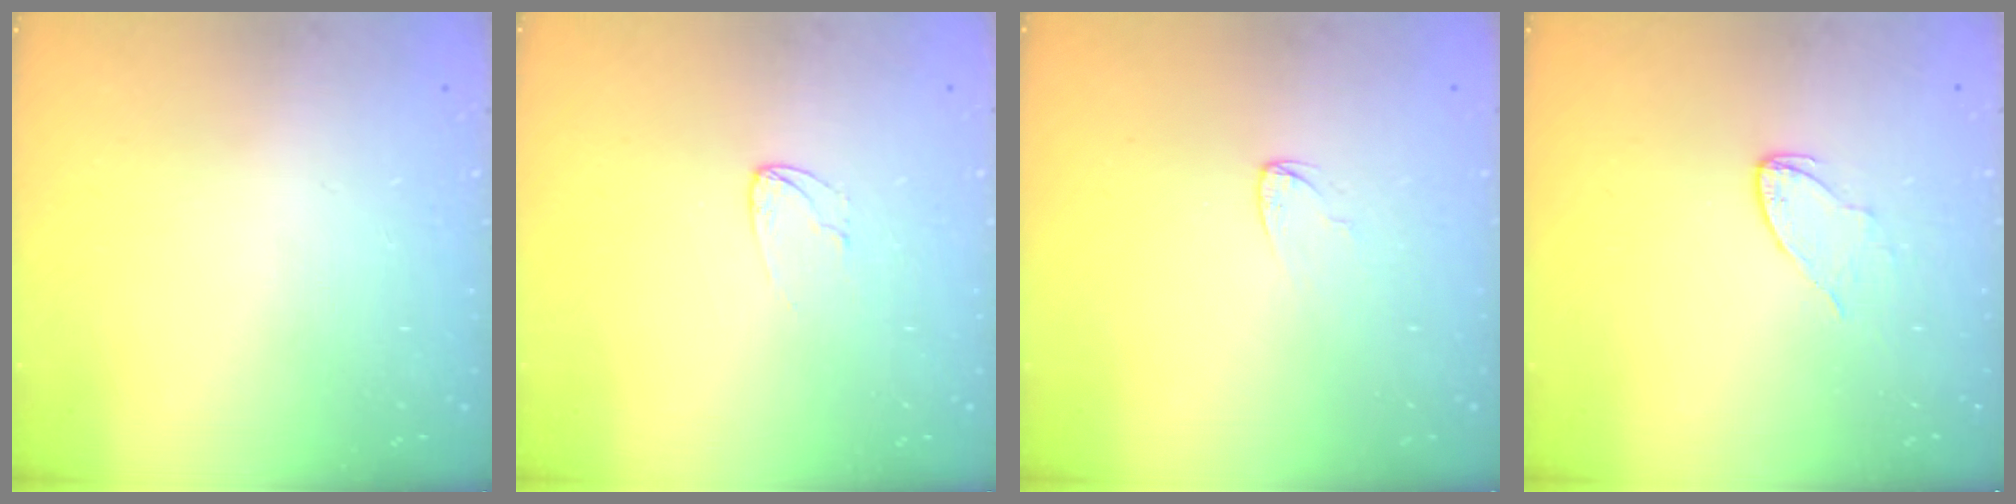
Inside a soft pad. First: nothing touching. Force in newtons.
{"total": 3.7, "press": 3.6, "slide": 0.3}
{"total": 2.6, "press": 2.6, "slide": 0.3}
{"total": 4.9, "press": 4.9, "slide": 0.4}